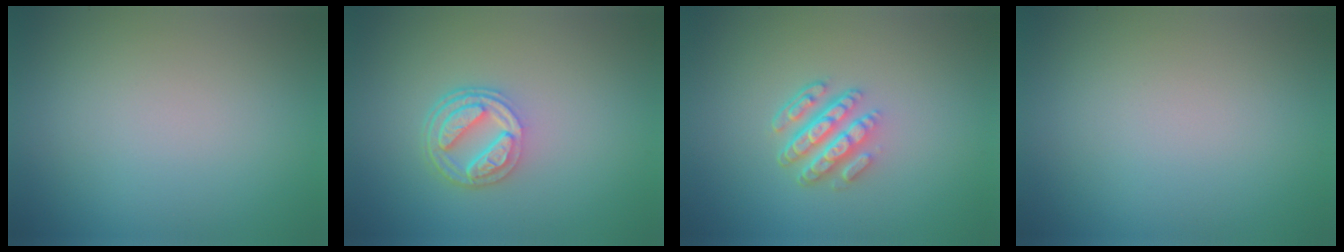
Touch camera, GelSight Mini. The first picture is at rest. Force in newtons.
{"total": 4.2, "press": 3.2, "slide": 2.7}
{"total": 4.7, "press": 3.3, "slide": 3.3}
{"total": 0.0}